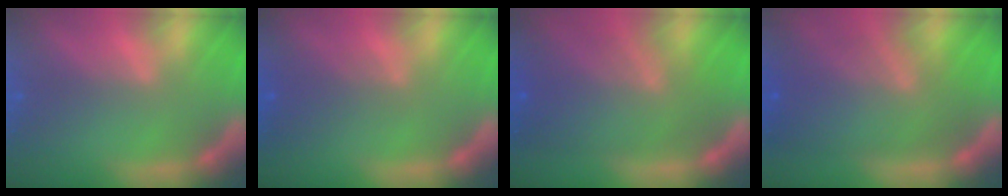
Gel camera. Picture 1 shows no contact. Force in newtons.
{"total": 3.0}
{"total": 8.6}
{"total": 9.1}